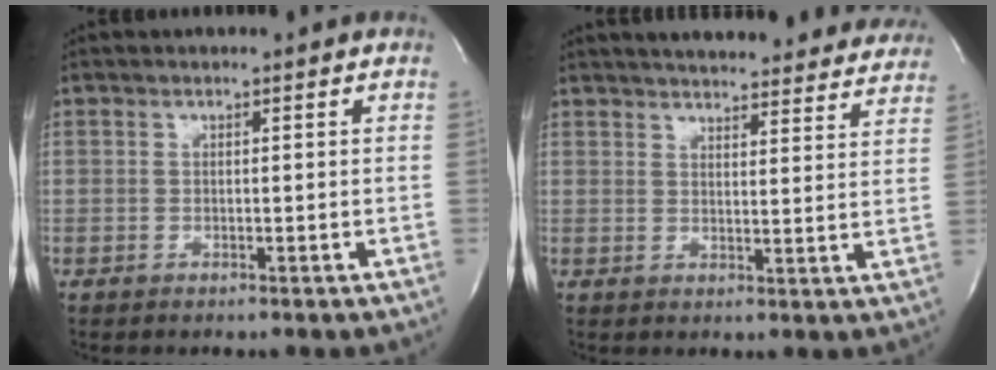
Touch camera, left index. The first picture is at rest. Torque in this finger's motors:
{"motor_torque": [0.13, -0.26, 0.30, 0.10]}